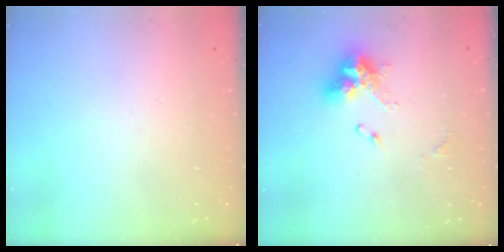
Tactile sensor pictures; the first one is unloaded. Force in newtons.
{"total": 11.1, "press": 11.0, "slide": 1.3}